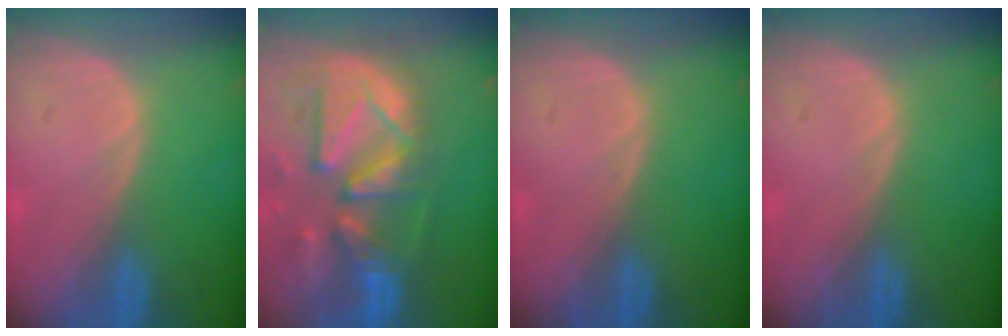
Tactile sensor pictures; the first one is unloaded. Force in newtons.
{"total": 13.3, "press": 11.4, "slide": 6.8}
{"total": 0.0}
{"total": 0.0}